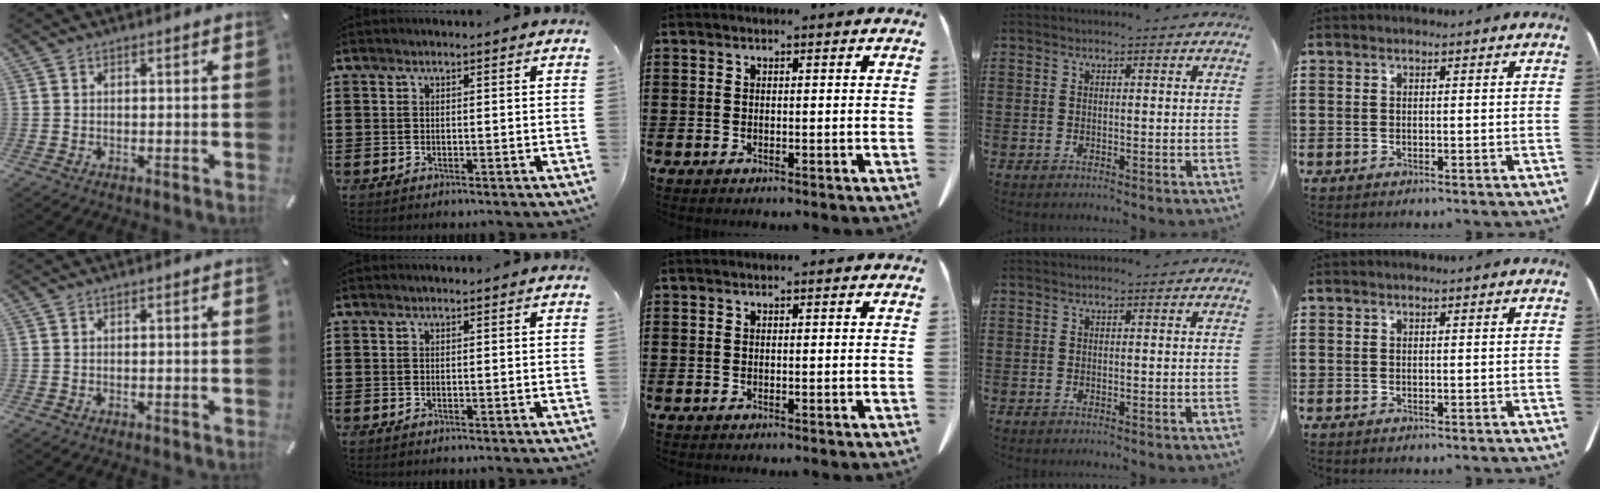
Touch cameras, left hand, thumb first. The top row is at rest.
{}